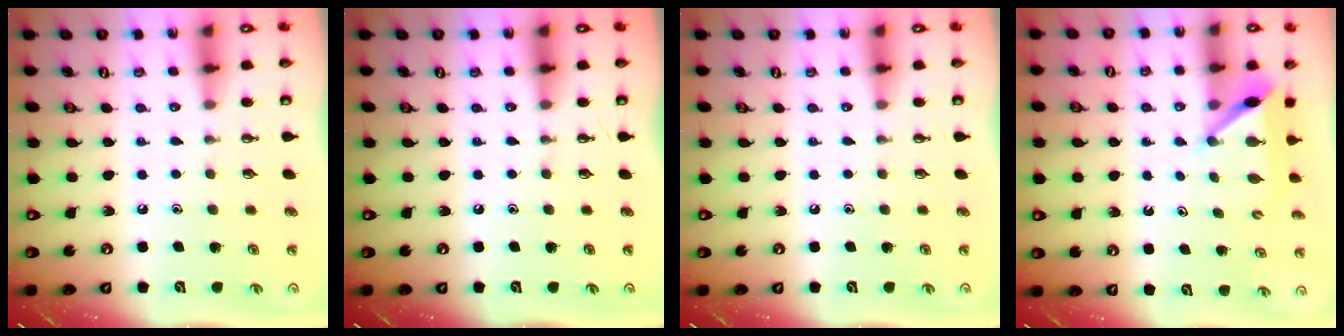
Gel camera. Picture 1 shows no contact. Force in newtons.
{"total": 0.0}
{"total": 0.0}
{"total": 6.1, "press": 6.1, "slide": 0.5}